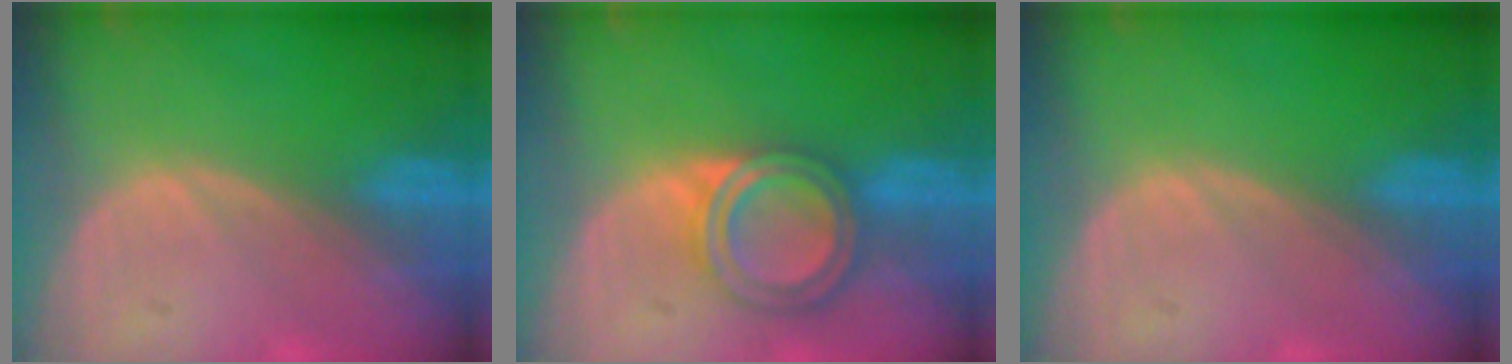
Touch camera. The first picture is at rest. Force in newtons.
{"total": 6.5, "press": 5.8, "slide": 2.9}
{"total": 0.0}